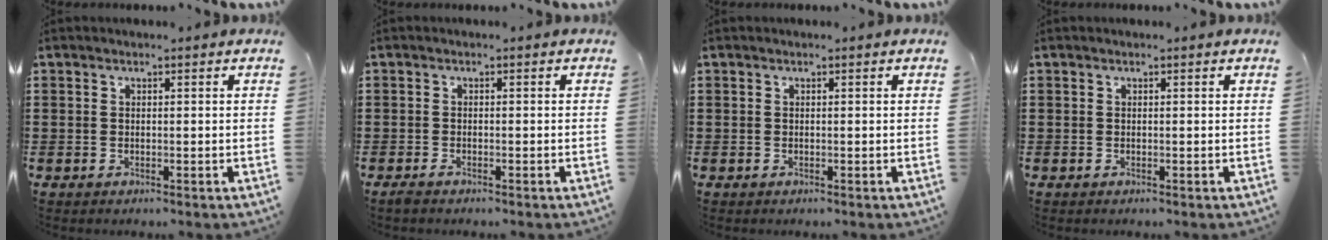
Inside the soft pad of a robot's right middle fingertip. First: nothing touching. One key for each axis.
{"total": 0.7, "fx": -0.6, "fy": 0.1, "fz": 0.4, "tx": -0.011, "ty": -0.006, "tz": -0.011}
{"total": 0.0}
{"total": 0.0}